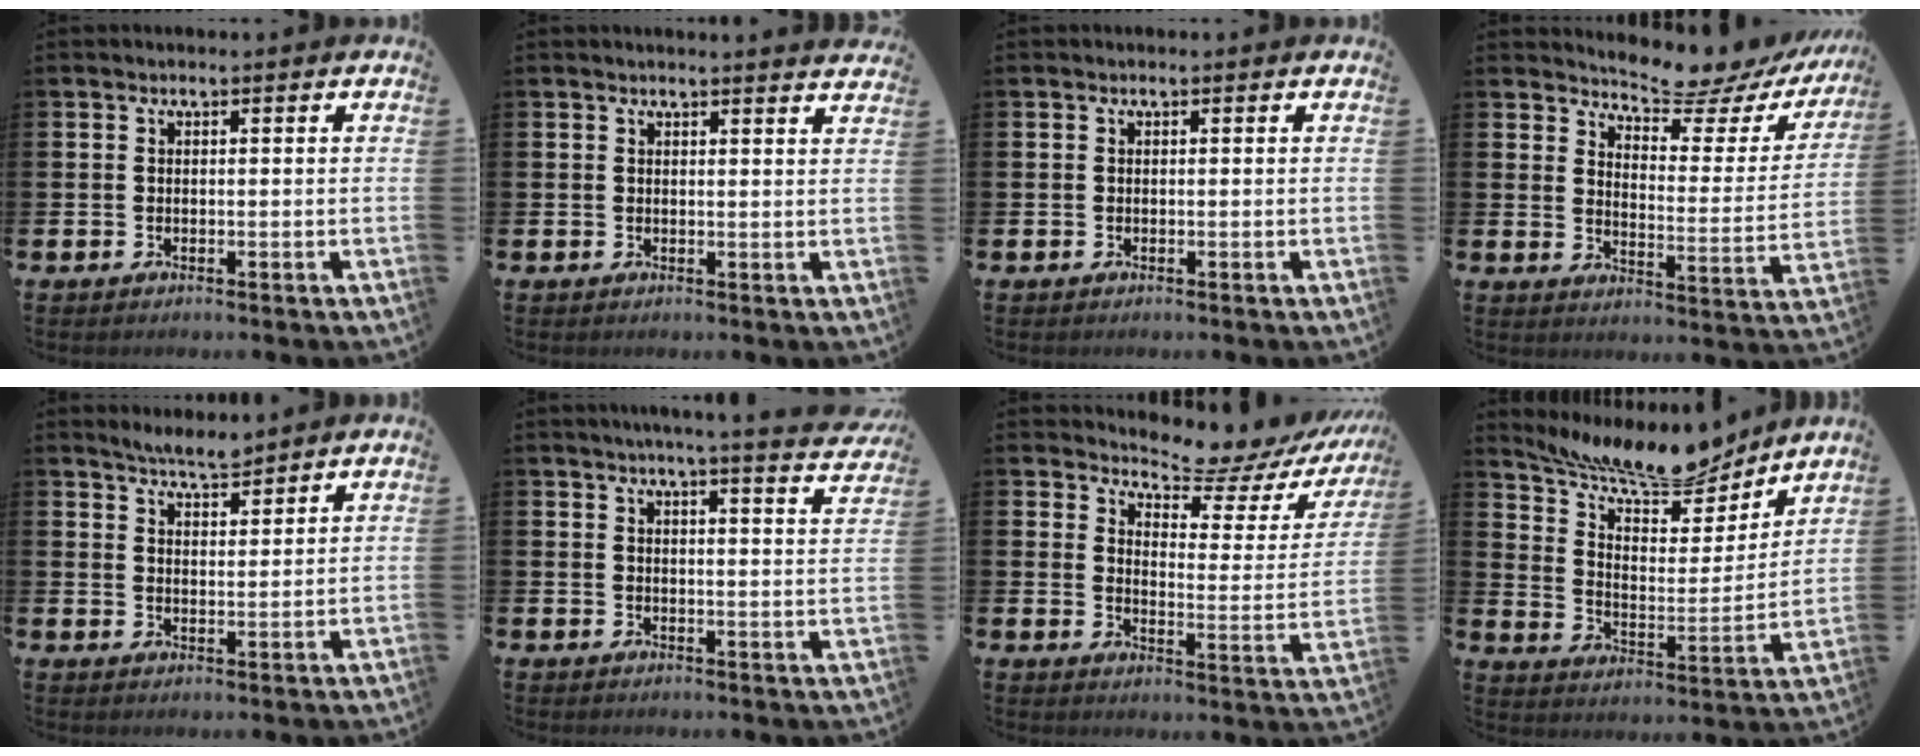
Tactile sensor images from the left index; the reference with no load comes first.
{"total": 1.7, "force": [1.7, -0.2, 0.0], "torque": [0.013, -0.017, 0.028]}
{"total": 0.0}
{"total": 7.4, "force": [7.1, 1.2, 1.7], "torque": [-0.042, -0.063, 0.119]}
{"total": 4.4, "force": [4.3, 0.5, 0.5], "torque": [-0.004, -0.025, 0.075]}
{"total": 5.0, "force": [4.6, -0.8, 1.8], "torque": [-0.023, -0.033, 0.073]}
{"total": 7.3, "force": [7.0, 1.3, 1.7], "torque": [-0.040, -0.064, 0.117]}
{"total": 12.1, "force": [11.4, 2.3, 3.6], "torque": [-0.092, -0.087, 0.197]}